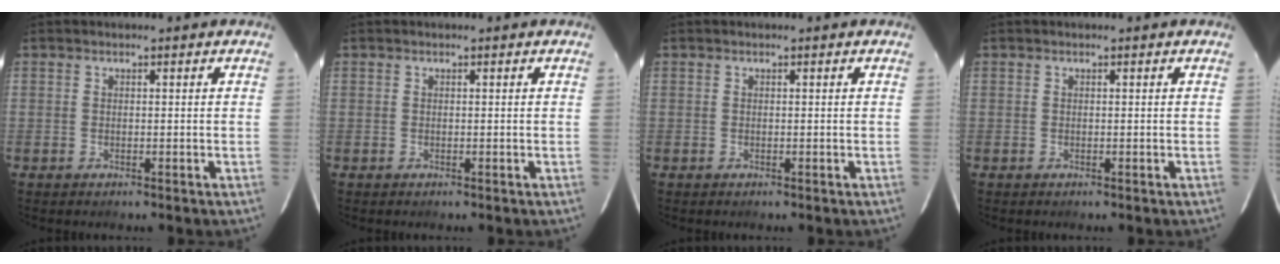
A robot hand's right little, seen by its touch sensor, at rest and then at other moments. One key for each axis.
{"total": 0.0}
{"total": 0.0}
{"total": 0.0}